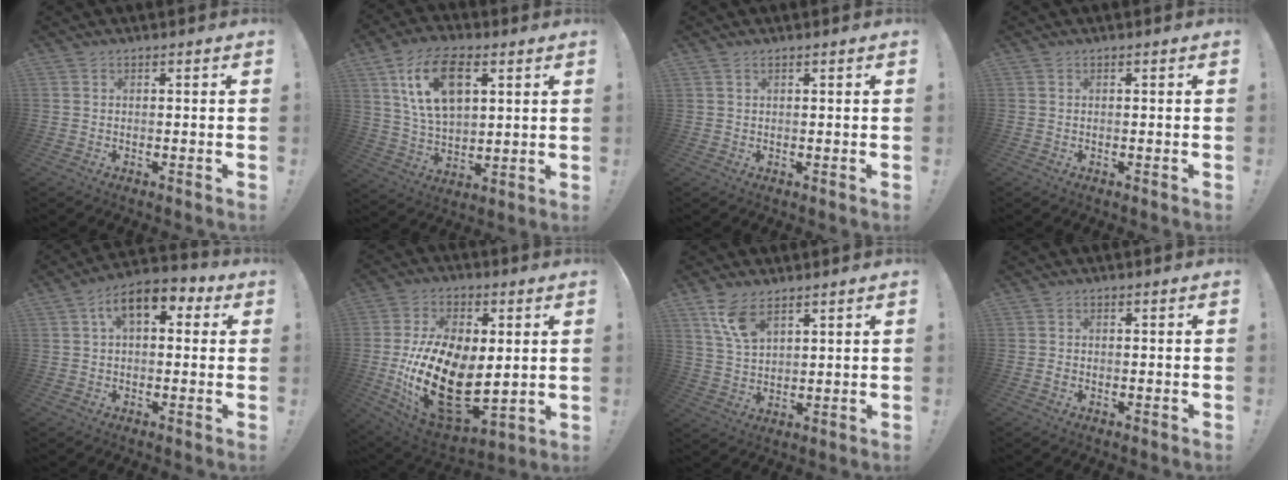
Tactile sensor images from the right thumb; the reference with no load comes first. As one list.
[{"total": 17.1, "force": [7.2, 10.2, 11.6], "torque": [-0.206, -0.018, 0.129]}, {"total": 0.7, "force": [0.5, 0.3, 0.4], "torque": [-0.008, 0.001, 0.009]}, {"total": 0.0}, {"total": 10.1, "force": [4.1, 5.1, 7.7], "torque": [-0.120, -0.007, 0.074]}, {"total": 25.7, "force": [-2.6, 15.4, 20.4], "torque": [-0.409, -0.002, -0.025]}, {"total": 8.4, "force": [5.5, 3.7, 5.1], "torque": [-0.087, -0.027, 0.103]}, {"total": 1.0, "force": [-0.7, 0.6, 0.4], "torque": [-0.011, 0.005, -0.011]}]